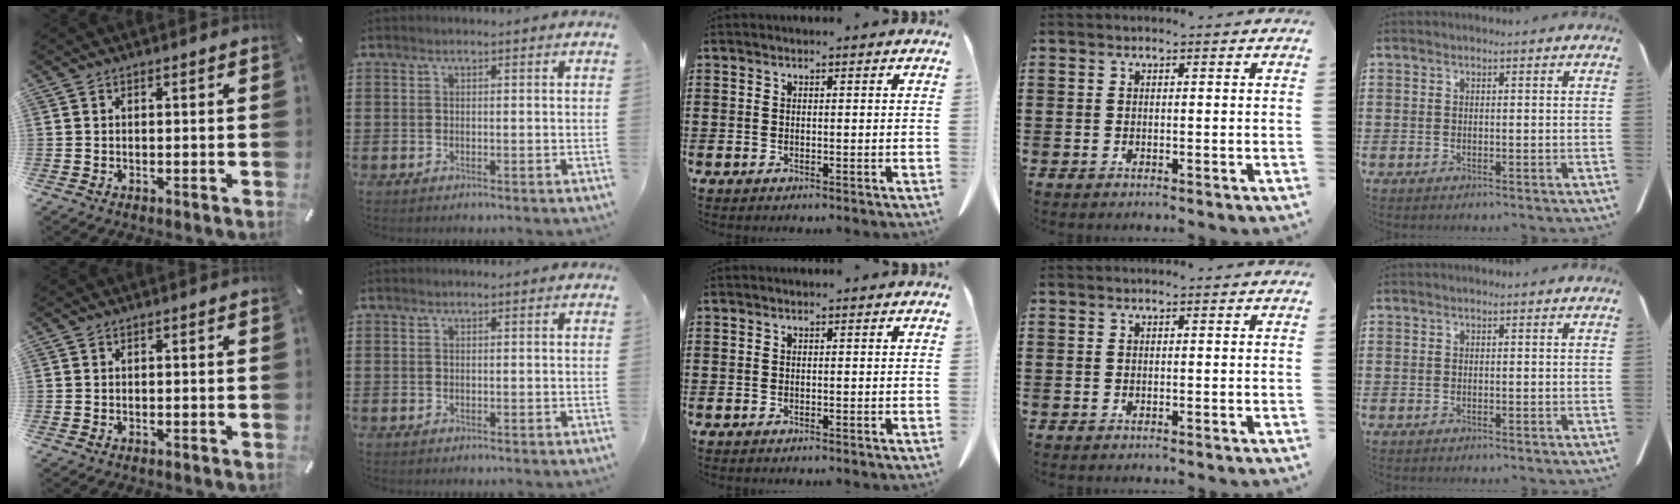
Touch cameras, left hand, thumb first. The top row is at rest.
{}